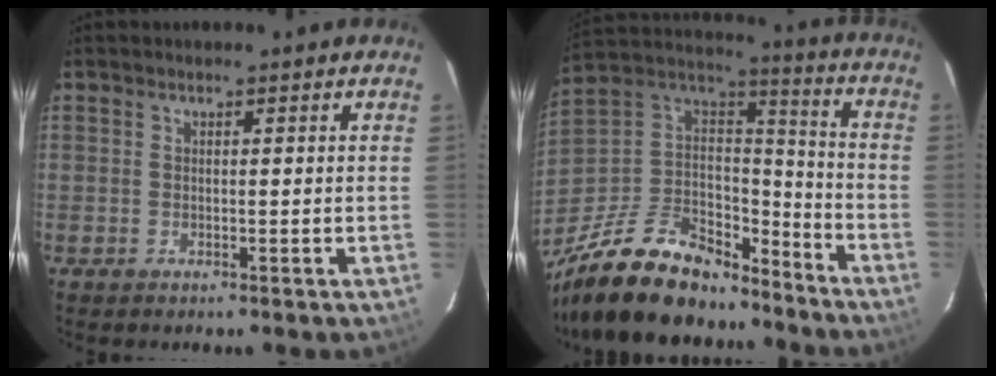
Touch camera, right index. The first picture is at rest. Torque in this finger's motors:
{"motor_torque": [-0.33, -1.21, -0.19, -0.21]}